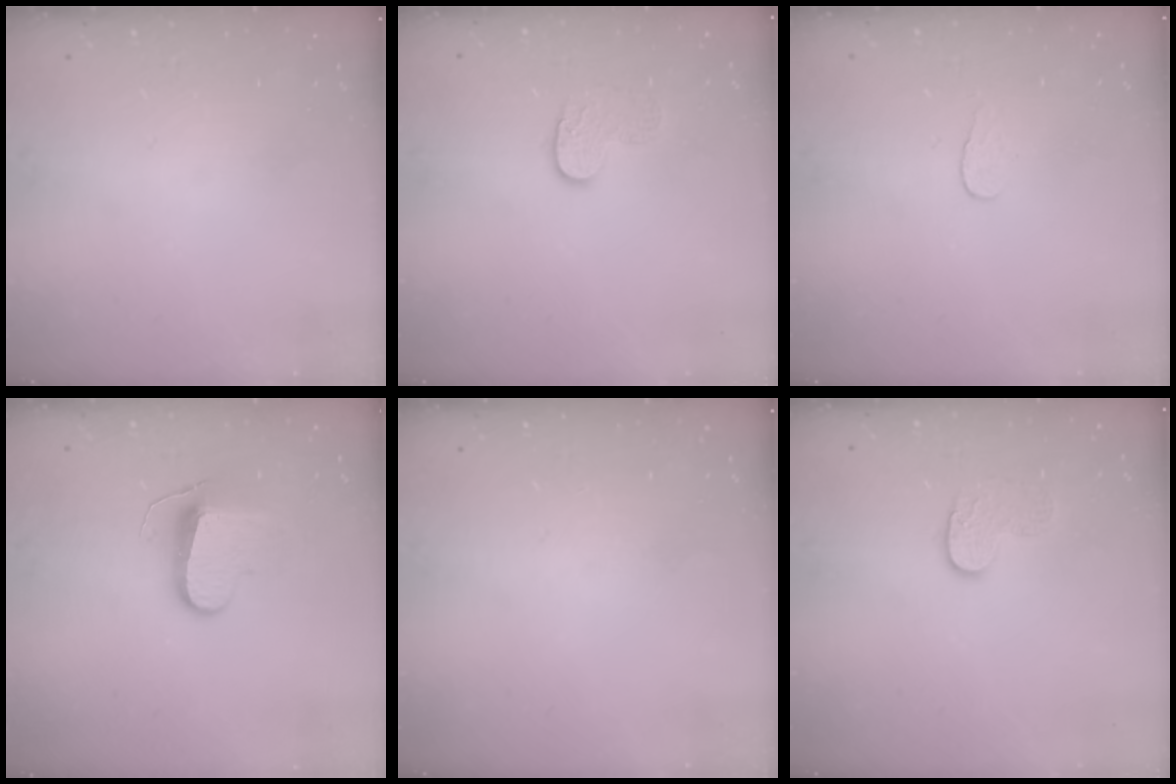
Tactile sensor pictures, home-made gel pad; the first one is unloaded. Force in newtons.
{"total": 8.0, "press": 8.0, "slide": 0.4}
{"total": 3.8, "press": 3.8, "slide": 0.4}
{"total": 9.5, "press": 9.5, "slide": 0.7}
{"total": 0.0}
{"total": 8.0, "press": 8.0, "slide": 0.4}